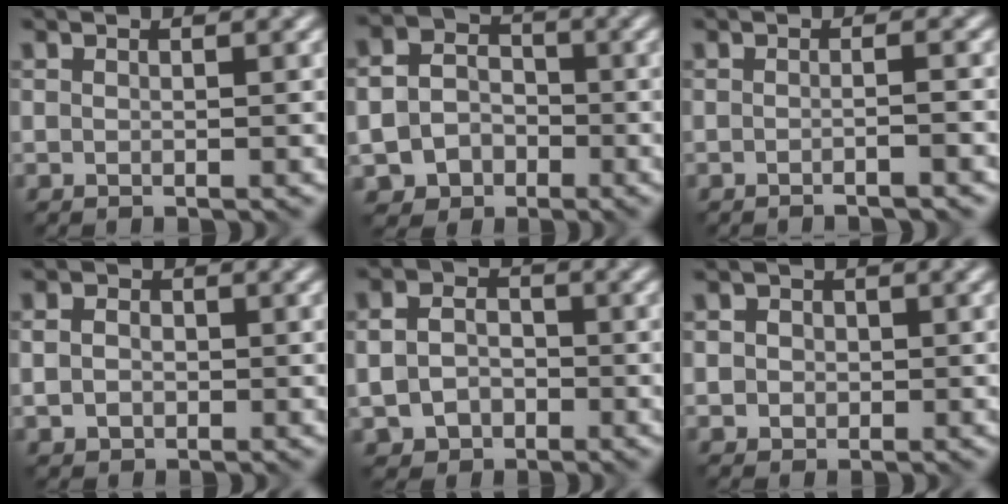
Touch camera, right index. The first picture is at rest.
{"total": 6.6, "force": [-2.6, 5.5, 2.6], "torque": [-0.031, -0.020, -0.048]}
{"total": 2.0, "force": [-0.9, 0.5, 1.7], "torque": [-0.011, 0.000, -0.025]}
{"total": 2.5, "force": [0.0, 2.2, 1.3], "torque": [-0.019, 0.002, -0.007]}
{"total": 4.1, "force": [-1.0, 3.4, 2.1], "torque": [-0.048, -0.007, -0.017]}
{"total": 2.5, "force": [0.5, 2.3, 0.9], "torque": [0.001, 0.007, -0.005]}